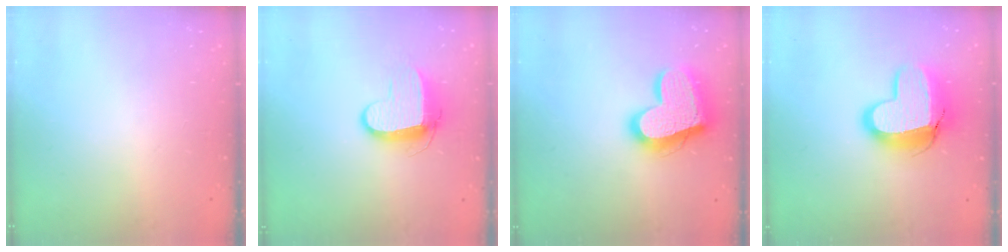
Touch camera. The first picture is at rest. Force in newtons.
{"total": 8.9, "press": 8.9, "slide": 0.9}
{"total": 19.6, "press": 19.6, "slide": 1.5}
{"total": 14.1, "press": 14.1, "slide": 1.1}